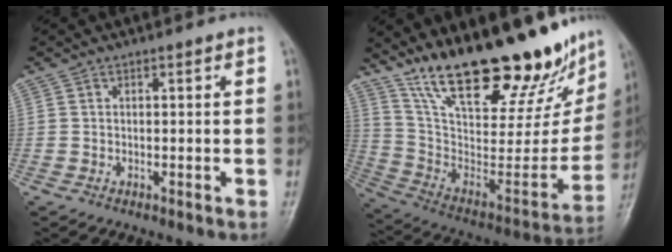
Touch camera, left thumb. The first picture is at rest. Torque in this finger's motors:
{"motor_torque": [4.03, 0.98, 1.65, -1.12, 0.55]}